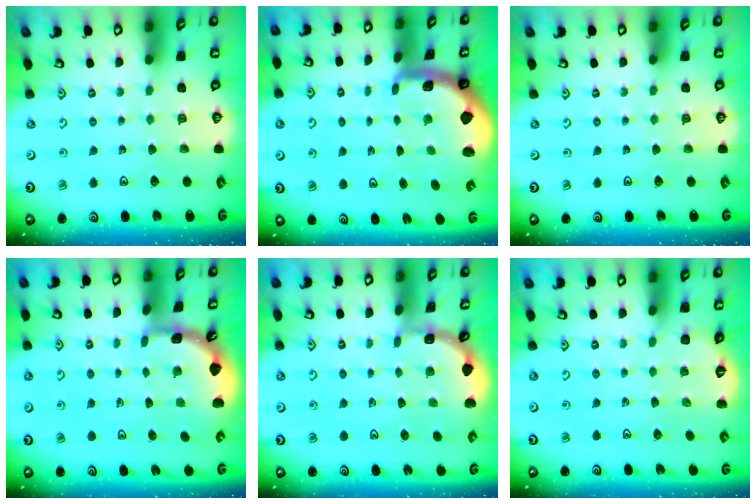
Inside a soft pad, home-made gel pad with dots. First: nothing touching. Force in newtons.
{"total": 1.8, "press": 1.7, "slide": 0.4}
{"total": 0.0}
{"total": 1.8, "press": 1.8, "slide": 0.2}
{"total": 1.0, "press": 0.9, "slide": 0.2}
{"total": 2.8, "press": 2.2, "slide": 1.8}